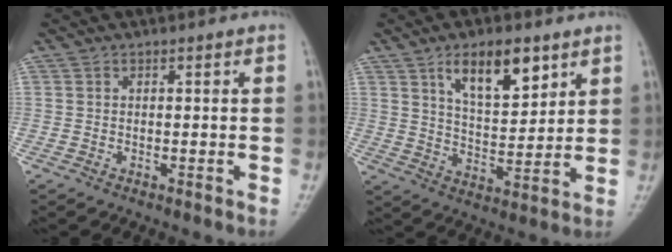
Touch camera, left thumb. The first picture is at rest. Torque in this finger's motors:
{"motor_torque": [1.39, 3.62, 1.08, -0.60, 0.40]}